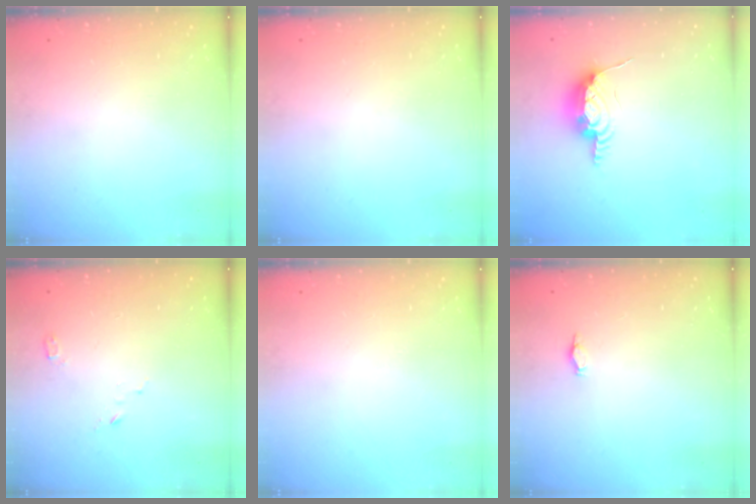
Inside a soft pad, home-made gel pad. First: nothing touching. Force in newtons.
{"total": 0.0}
{"total": 11.1, "press": 10.8, "slide": 2.5}
{"total": 3.2, "press": 3.2, "slide": 0.3}
{"total": 0.0}
{"total": 2.2, "press": 1.9, "slide": 1.2}